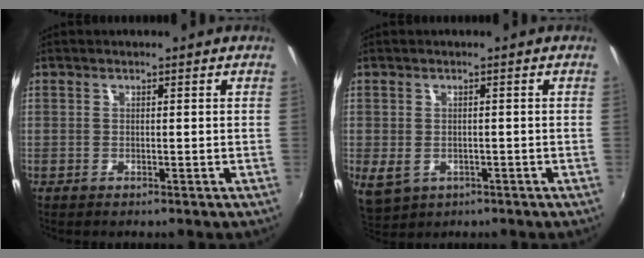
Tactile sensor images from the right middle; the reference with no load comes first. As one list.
[{"total": 4.1, "force": [-1.3, 3.2, 2.1], "torque": [-0.044, -0.010, -0.015]}]